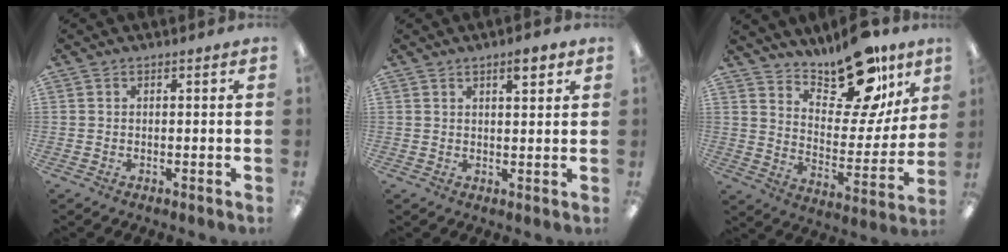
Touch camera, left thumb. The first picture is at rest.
{"total": 4.0, "force": [2.7, 1.2, 2.6], "torque": [-0.025, -0.011, 0.040]}
{"total": 18.7, "force": [14.9, 7.1, 8.7], "torque": [-0.126, -0.110, 0.255]}